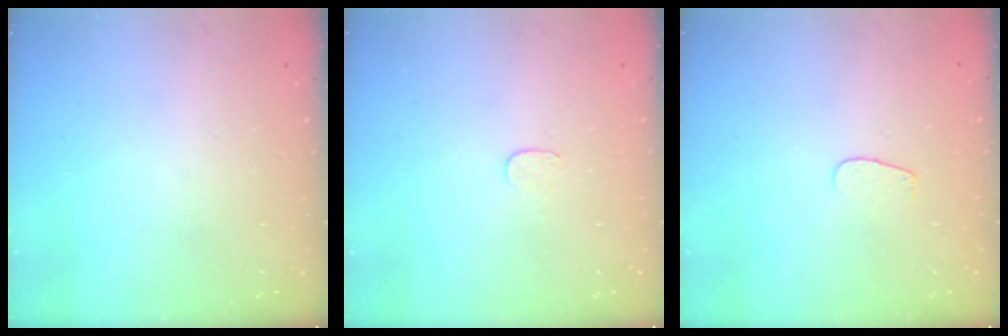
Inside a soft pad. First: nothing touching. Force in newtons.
{"total": 3.7, "press": 3.7, "slide": 0.4}
{"total": 2.6, "press": 2.5, "slide": 0.3}